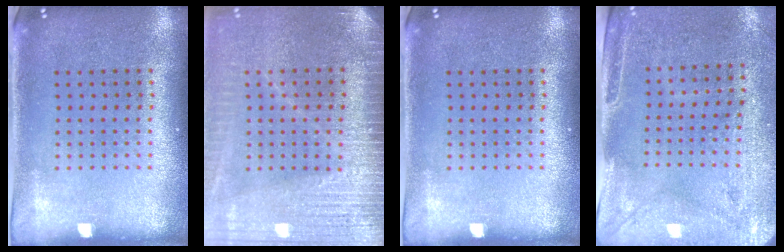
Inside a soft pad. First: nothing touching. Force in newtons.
{"total": 3.6, "press": 3.2, "slide": 1.7}
{"total": 0.0}
{"total": 2.9, "press": 2.5, "slide": 1.6}